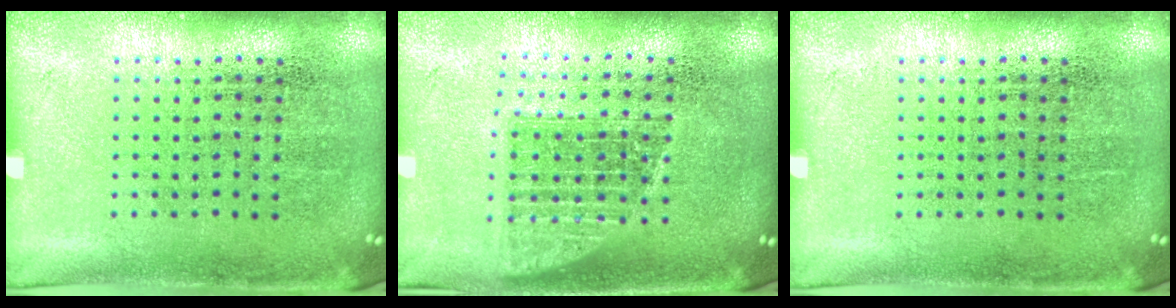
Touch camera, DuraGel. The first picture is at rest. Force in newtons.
{"total": 1.3, "press": 1.1, "slide": 0.8}
{"total": 0.0}